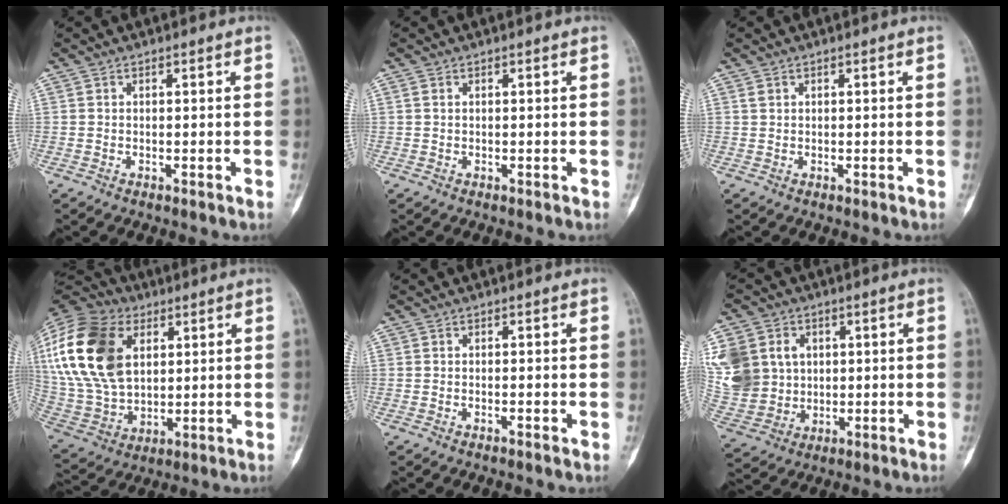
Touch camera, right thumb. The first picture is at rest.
{"total": 0.6, "force": [0.3, 0.3, 0.4], "torque": [-0.008, 0.003, 0.004]}
{"total": 0.7, "force": [0.4, 0.5, 0.3], "torque": [-0.004, 0.004, 0.008]}
{"total": 25.8, "force": [7.7, 16.9, 17.8], "torque": [-0.383, 0.006, 0.147]}
{"total": 0.7, "force": [-0.3, 0.2, 0.6], "torque": [-0.011, 0.000, -0.006]}
{"total": 19.8, "force": [4.4, 16.8, 9.4], "torque": [-0.229, 0.028, 0.106]}